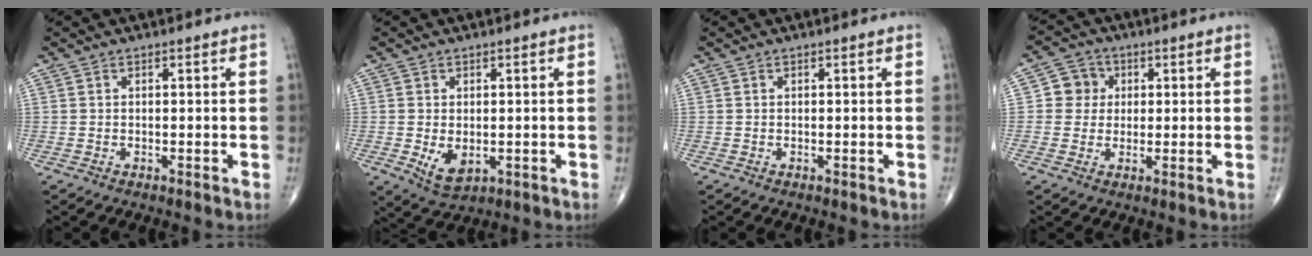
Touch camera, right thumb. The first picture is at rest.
{"total": 5.3, "force": [-0.9, 3.3, 4.0], "torque": [-0.063, -0.012, -0.003]}
{"total": 0.0}
{"total": 5.3, "force": [0.8, 5.1, 1.3], "torque": [0.009, 0.006, 0.006]}